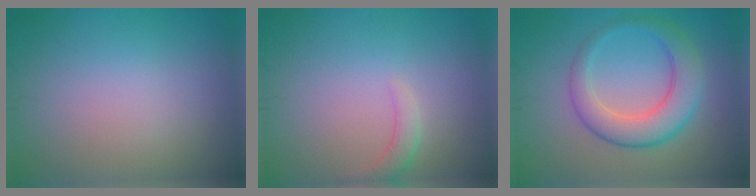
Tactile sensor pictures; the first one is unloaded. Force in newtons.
{"total": 1.6, "press": 1.6, "slide": 0.3}
{"total": 4.3, "press": 4.3, "slide": 0.4}